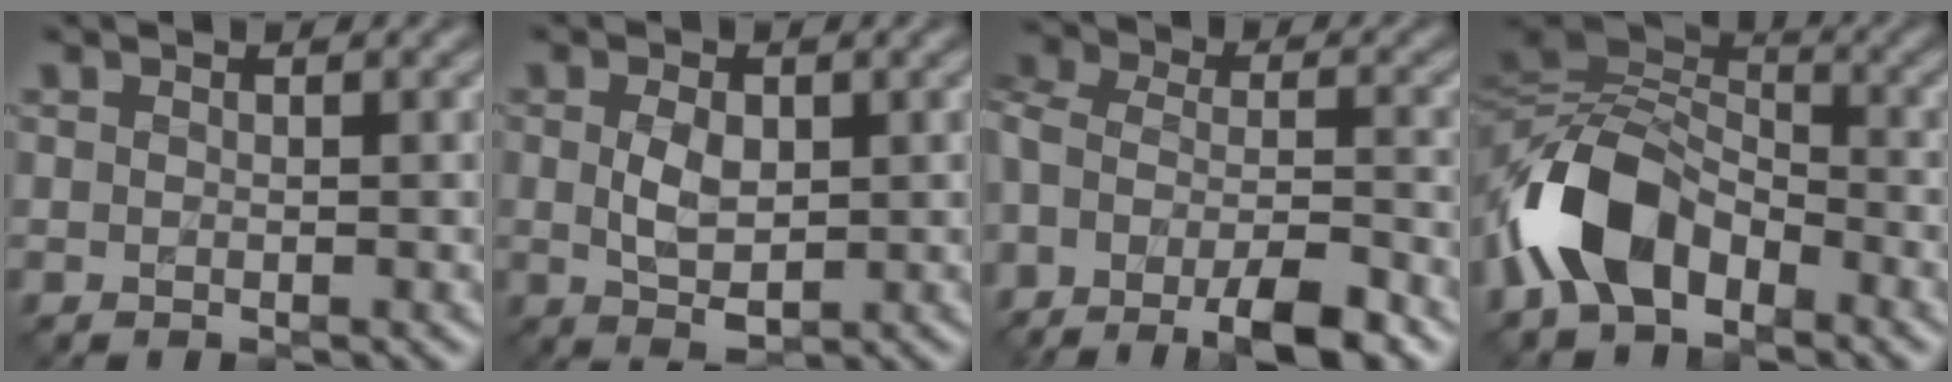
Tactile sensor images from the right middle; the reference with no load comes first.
{"total": 3.3, "force": [0.3, 1.9, 2.7], "torque": [-0.058, -0.002, 0.009]}
{"total": 10.6, "force": [-6.3, 4.2, 7.4], "torque": [-0.148, 0.004, -0.112]}
{"total": 9.0, "force": [-4.1, 5.6, 5.6], "torque": [-0.117, 0.006, -0.094]}